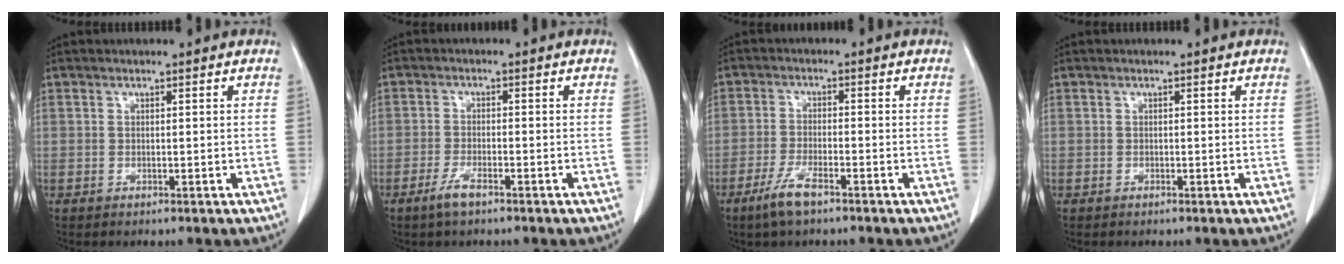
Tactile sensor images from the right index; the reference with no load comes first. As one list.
[{"total": 3.0, "force": [-2.1, 0.5, 2.1], "torque": [-0.048, -0.003, -0.040]}, {"total": 4.9, "force": [-3.3, 0.7, 3.5], "torque": [-0.078, -0.008, -0.062]}, {"total": 0.0}]